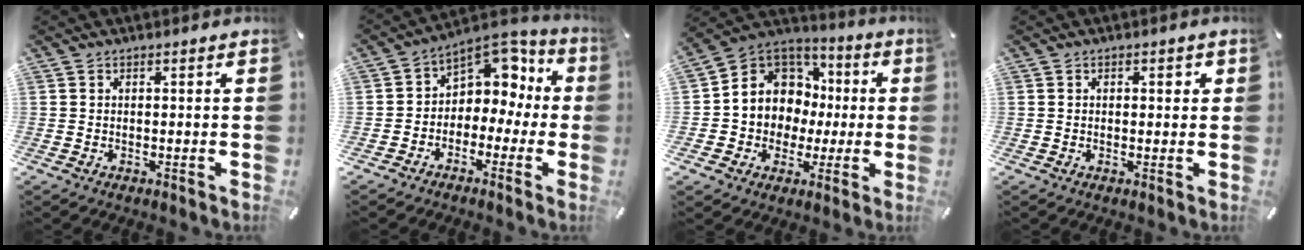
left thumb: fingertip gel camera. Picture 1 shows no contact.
{"total": 8.1, "force": [2.4, 7.2, 2.9], "torque": [-0.034, -0.029, 0.046]}
{"total": 10.9, "force": [0.7, 10.6, 2.2], "torque": [-0.058, -0.022, 0.022]}
{"total": 1.3, "force": [0.2, 0.8, 1.0], "torque": [-0.012, 0.005, 0.000]}